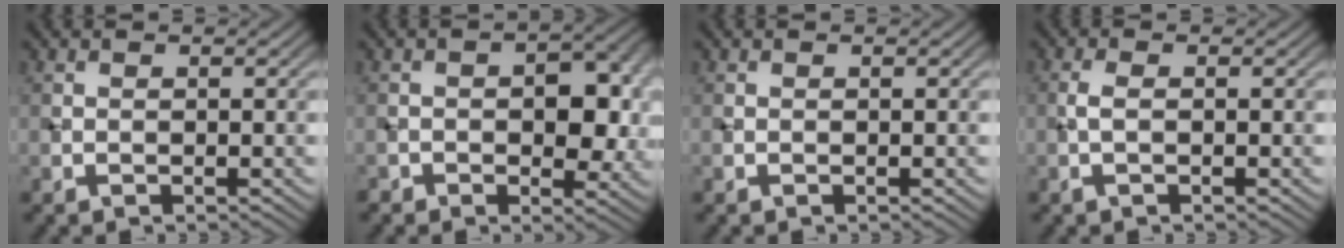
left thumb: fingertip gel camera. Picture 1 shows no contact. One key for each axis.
{"total": 6.8, "fx": -0.8, "fy": 4.2, "fz": 5.2, "tx": -0.065, "ty": -0.006, "tz": -0.014}
{"total": 0.0}
{"total": 1.7, "fx": -0.4, "fy": 0.6, "fz": 1.6, "tx": -0.038, "ty": 0.003, "tz": -0.013}